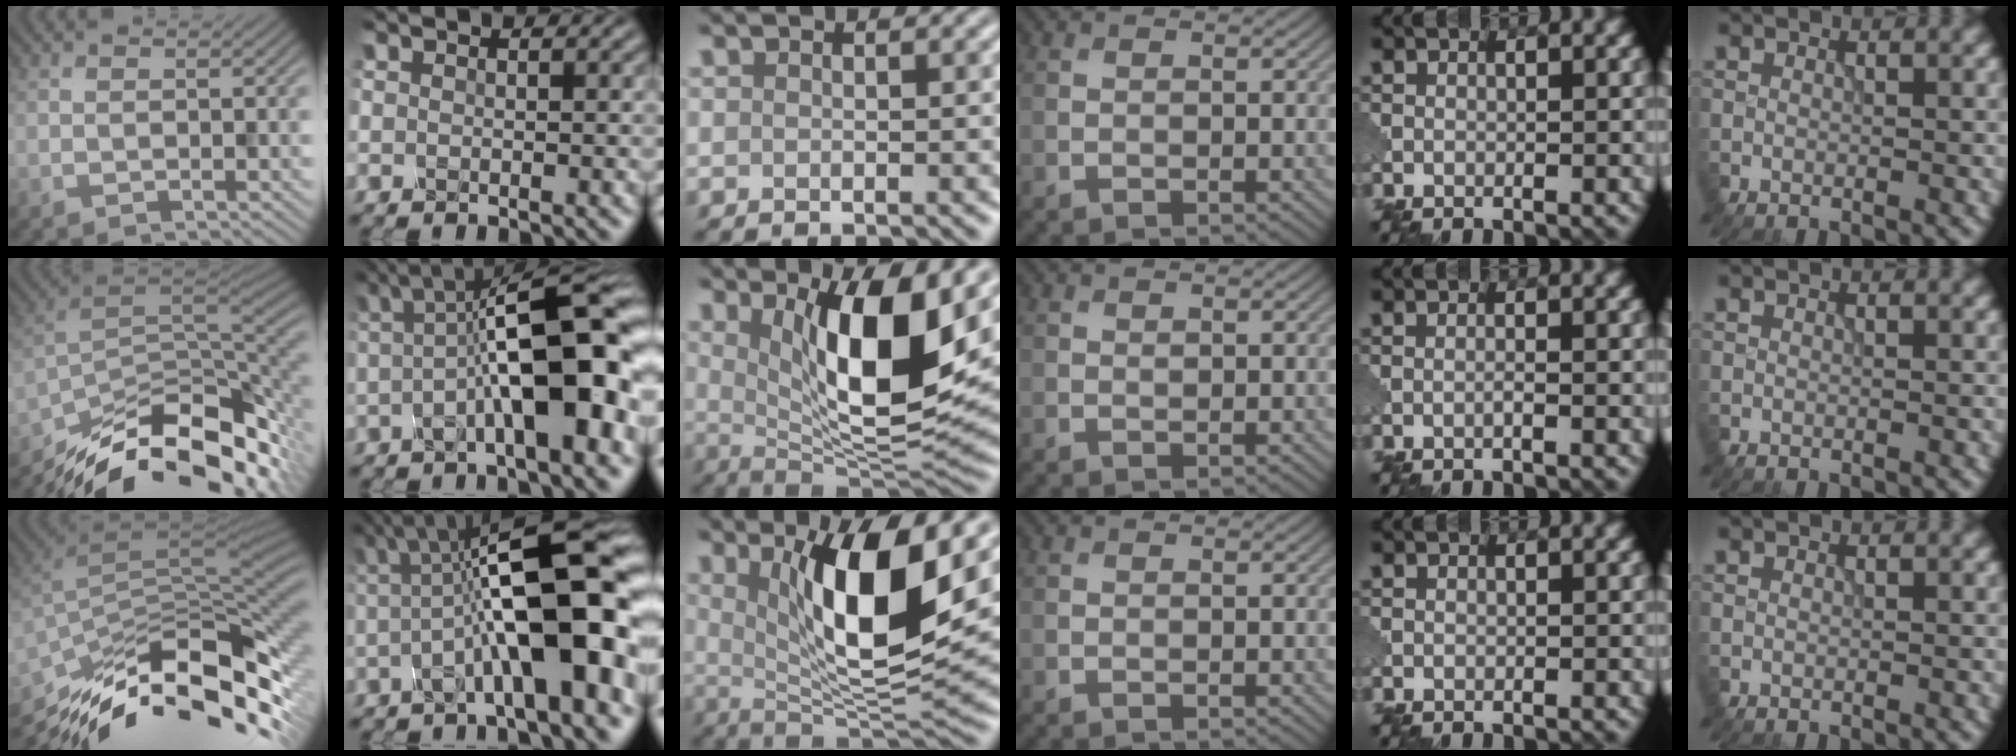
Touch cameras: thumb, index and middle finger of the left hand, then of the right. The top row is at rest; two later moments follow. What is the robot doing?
{"motion": "assemble", "object": "glue stick"}